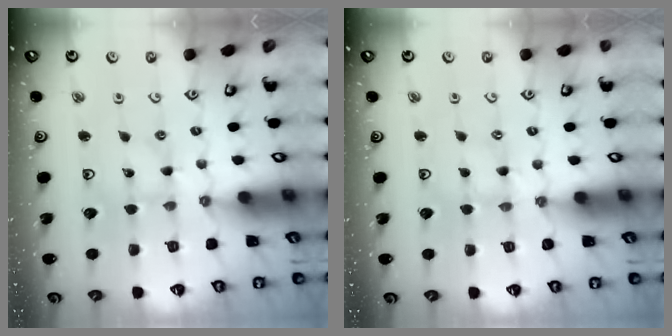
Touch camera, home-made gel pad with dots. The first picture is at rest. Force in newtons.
{"total": 0.0}